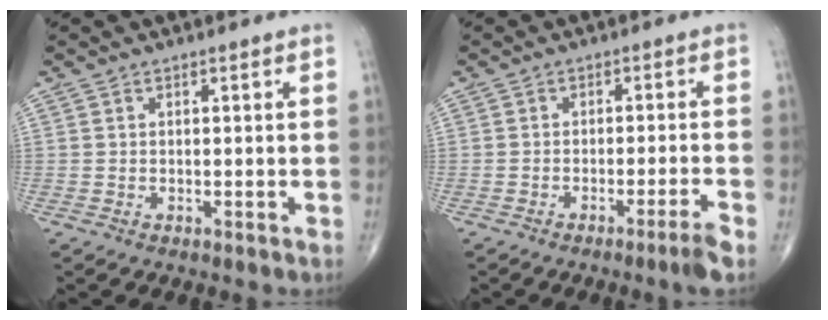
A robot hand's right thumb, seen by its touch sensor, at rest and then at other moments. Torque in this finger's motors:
{"motor_torque": [-0.11, -0.11, -0.10, -0.08, 0.01]}